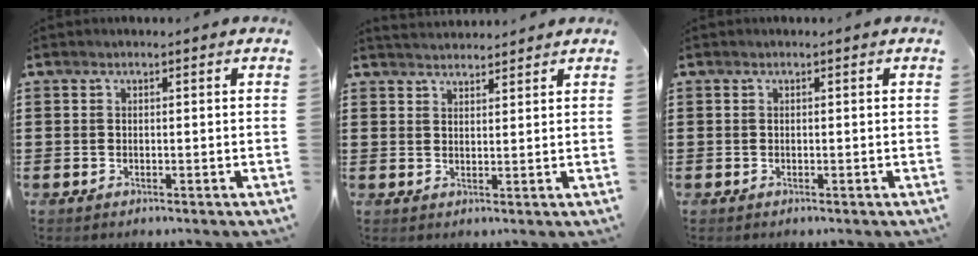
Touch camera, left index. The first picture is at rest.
{"total": 2.4, "force": [2.4, 0.0, -0.1], "torque": [-0.005, -0.004, 0.048]}
{"total": 0.0}